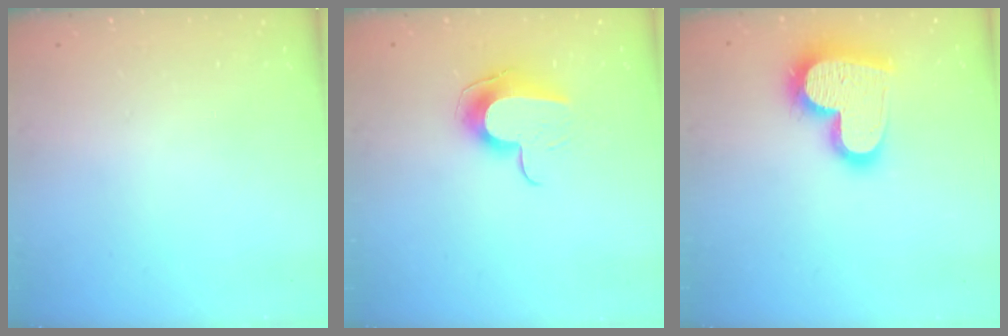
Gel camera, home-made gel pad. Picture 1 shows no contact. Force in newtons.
{"total": 10.2, "press": 10.2, "slide": 0.2}
{"total": 20.9, "press": 20.8, "slide": 1.6}